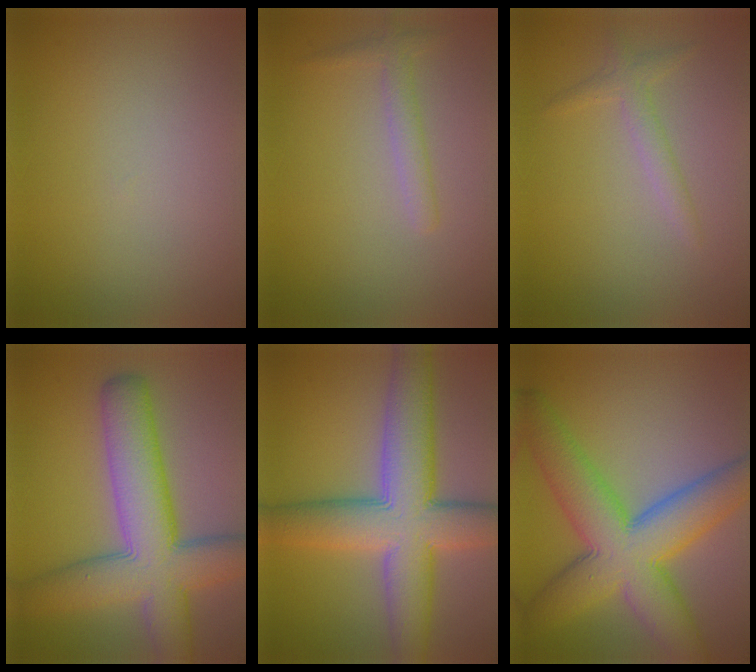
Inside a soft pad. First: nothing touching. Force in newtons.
{"total": 1.6, "press": 1.6, "slide": 0.1}
{"total": 1.6, "press": 1.6, "slide": 0.1}
{"total": 10.1, "press": 10.1, "slide": 0.3}
{"total": 10.0, "press": 10.0, "slide": 0.4}
{"total": 10.8, "press": 10.8, "slide": 0.2}